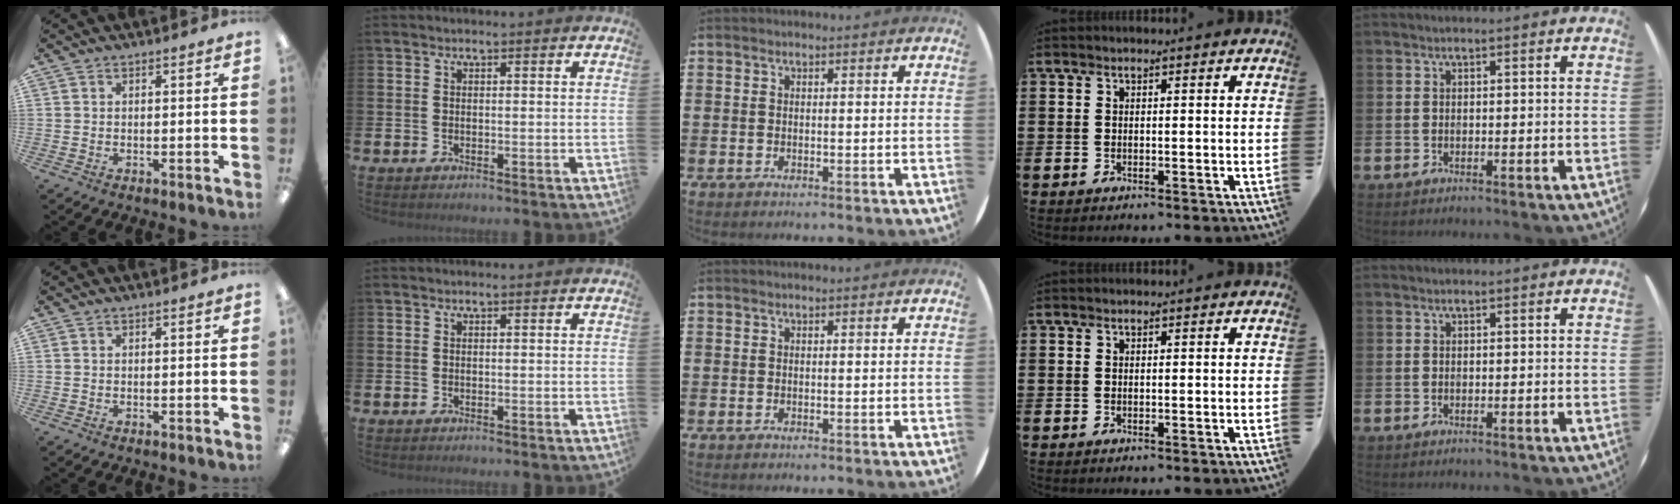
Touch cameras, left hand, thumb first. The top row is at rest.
{}